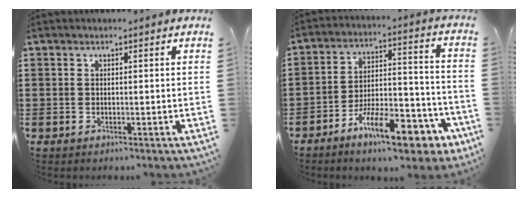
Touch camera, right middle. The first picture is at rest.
{"total": 13.0, "force": [-9.0, 4.5, 8.2], "torque": [-0.127, 0.040, -0.155]}